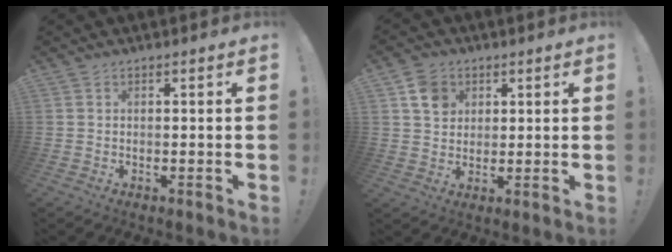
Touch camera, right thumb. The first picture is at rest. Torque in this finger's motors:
{"motor_torque": [-0.19, 0.70, 0.12, -0.09, 0.19]}